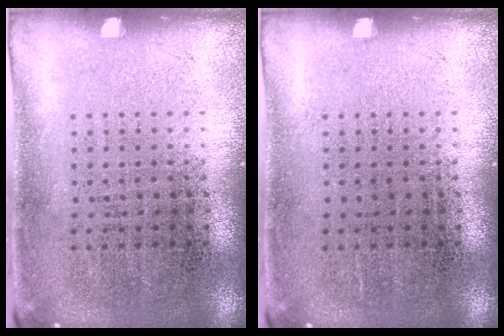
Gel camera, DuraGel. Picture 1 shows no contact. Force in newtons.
{"total": 0.0}